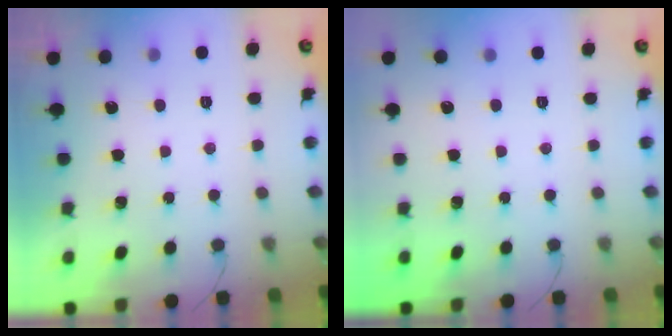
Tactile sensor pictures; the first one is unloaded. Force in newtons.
{"total": 0.0}